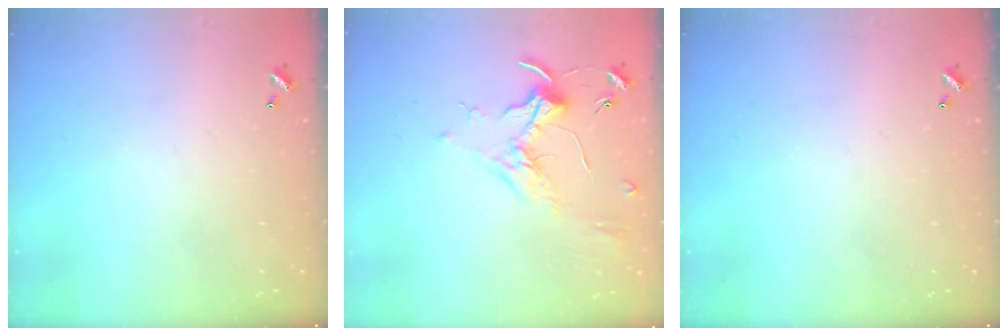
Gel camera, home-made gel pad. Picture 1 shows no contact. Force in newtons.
{"total": 1.7, "press": 1.5, "slide": 0.8}
{"total": 0.0}